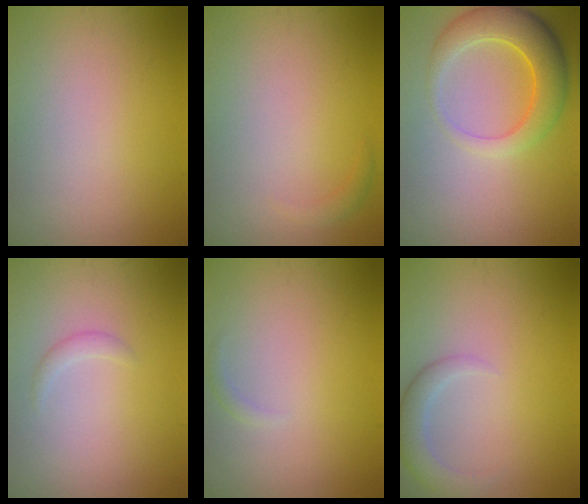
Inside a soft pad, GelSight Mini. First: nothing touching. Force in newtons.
{"total": 0.8, "press": 0.8, "slide": 0.1}
{"total": 5.7, "press": 5.7, "slide": 0.2}
{"total": 0.9, "press": 0.9, "slide": 0.1}
{"total": 0.6, "press": 0.6, "slide": 0.1}
{"total": 2.8, "press": 2.7, "slide": 0.2}